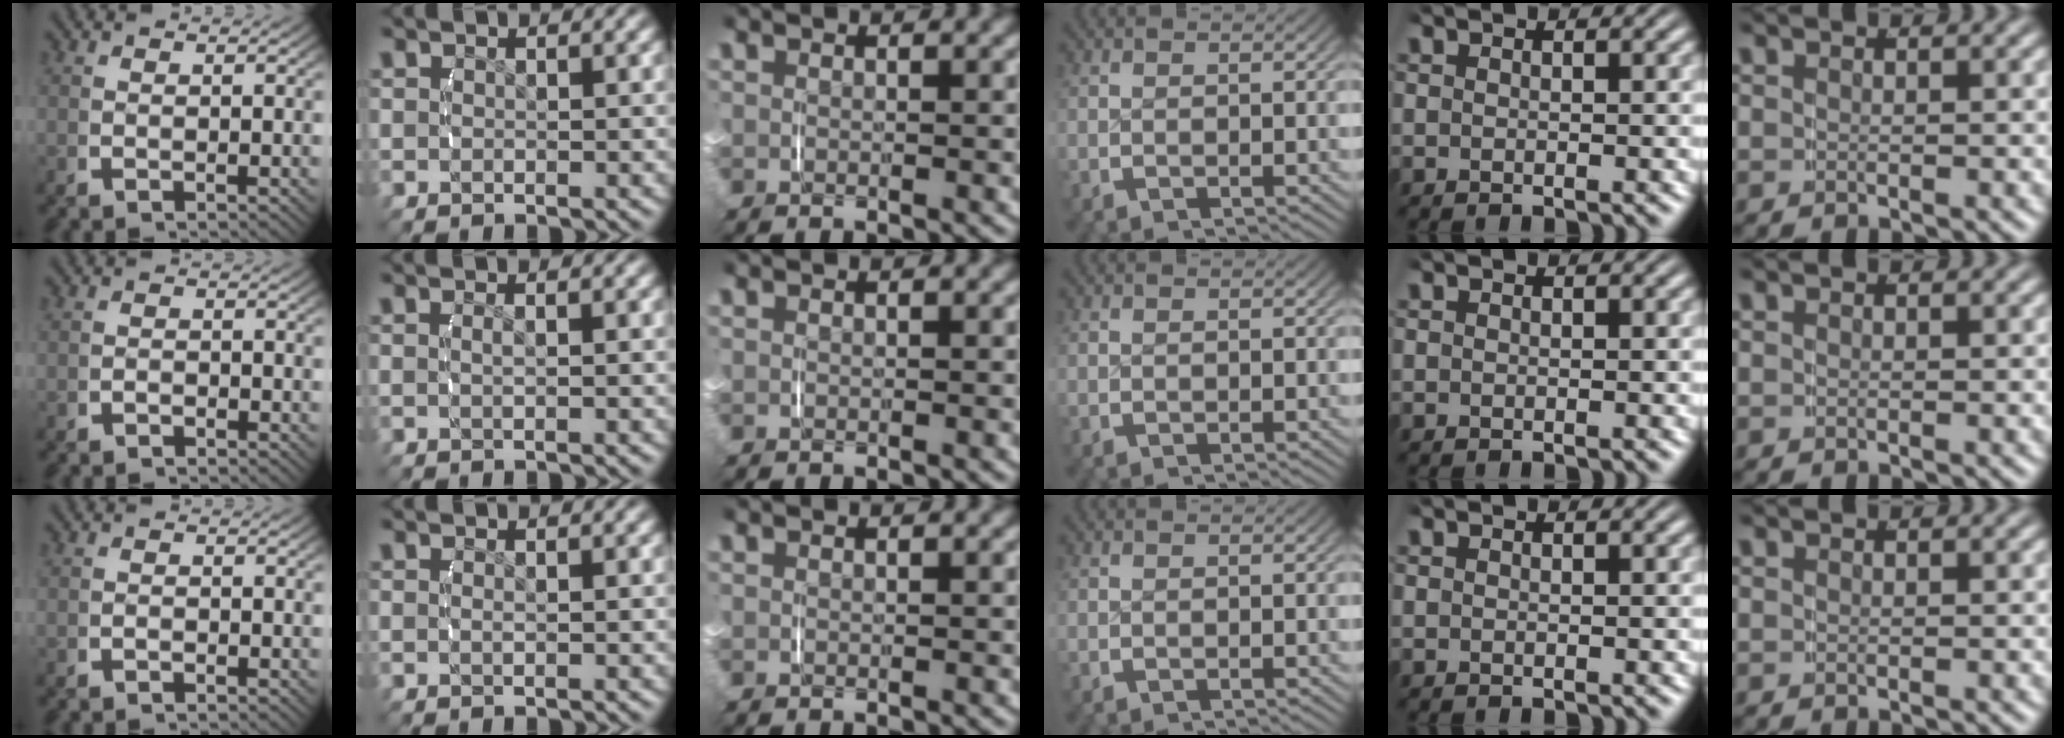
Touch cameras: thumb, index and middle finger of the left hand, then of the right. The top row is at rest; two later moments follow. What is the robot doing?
{"motion": "lift_and_place", "object": "small bumper sticker"}